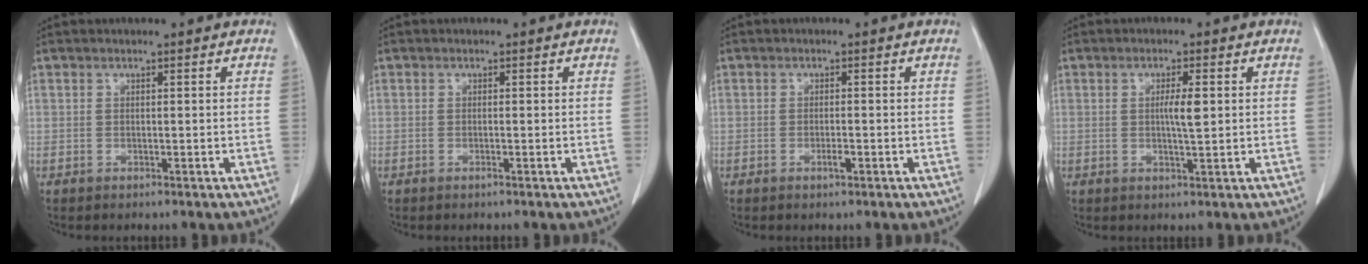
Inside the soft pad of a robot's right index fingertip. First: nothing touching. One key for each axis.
{"total": 0.5, "fx": -0.4, "fy": -0.1, "fz": 0.3, "tx": -0.005, "ty": 0.000, "tz": -0.008}
{"total": 1.4, "fx": -0.8, "fy": 0.2, "fz": 1.2, "tx": -0.021, "ty": 0.000, "tz": -0.013}
{"total": 3.1, "fx": 0.2, "fy": 0.3, "fz": 3.1, "tx": -0.055, "ty": -0.002, "tz": 0.004}